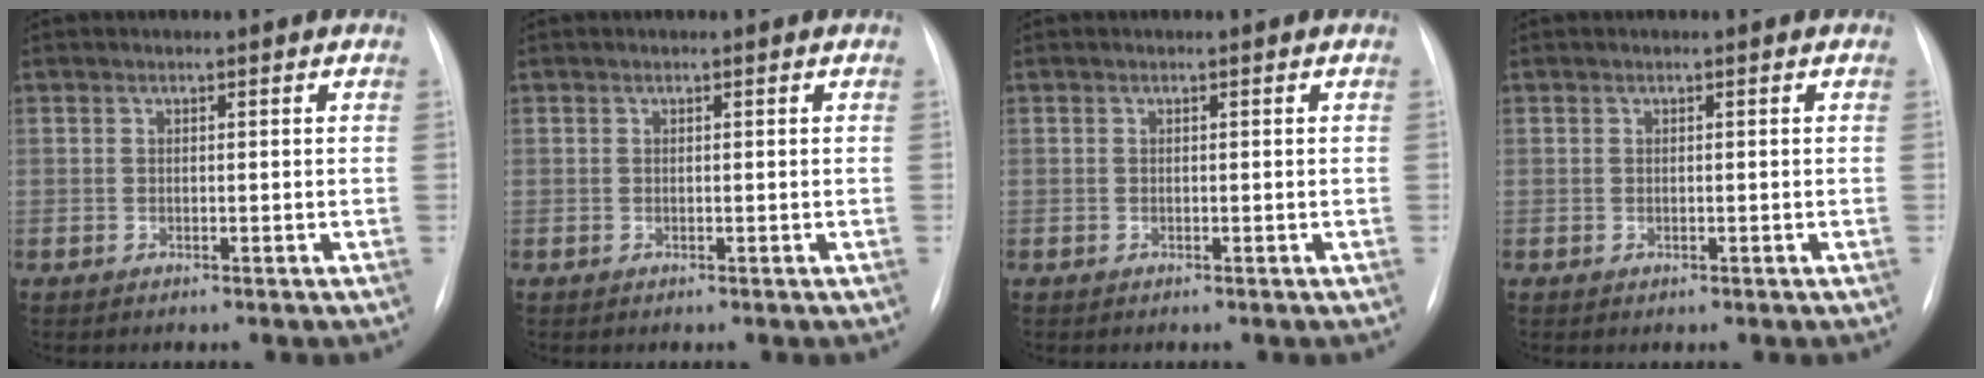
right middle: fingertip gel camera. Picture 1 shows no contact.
{"total": 0.0}
{"total": 0.0}
{"total": 0.0}